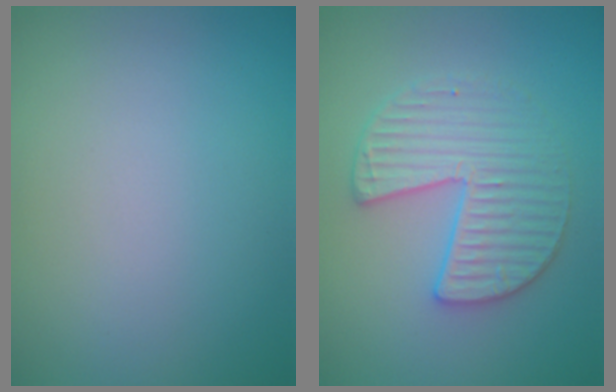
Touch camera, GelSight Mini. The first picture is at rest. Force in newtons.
{"total": 3.5, "press": 3.4, "slide": 0.6}